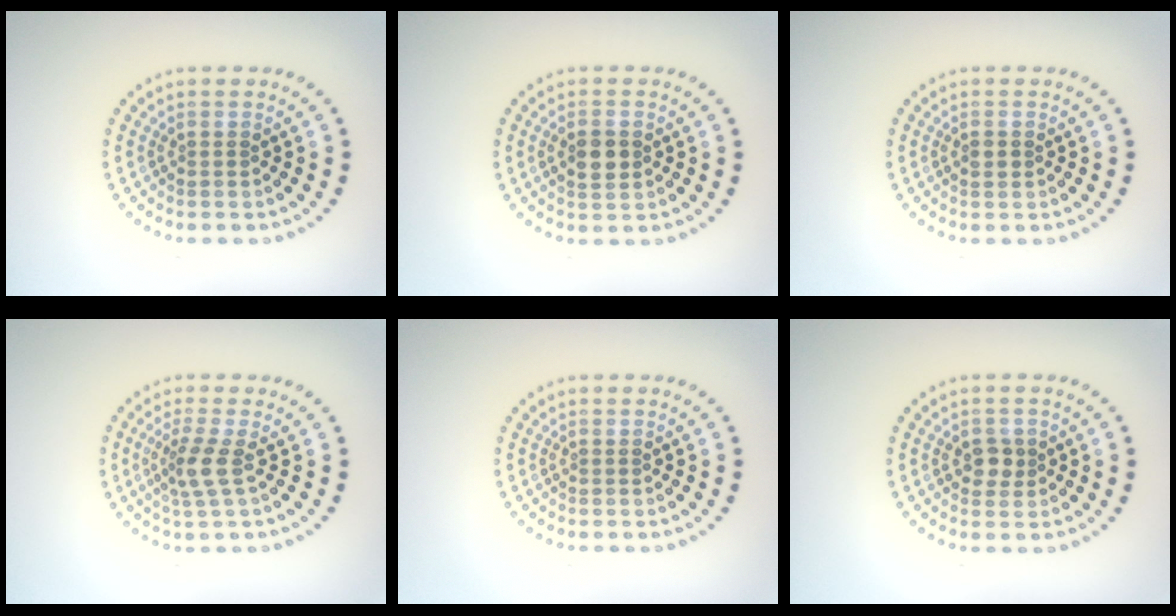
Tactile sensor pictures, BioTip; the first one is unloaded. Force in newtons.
{"total": 2.3, "press": 2.2, "slide": 0.3}
{"total": 1.2, "press": 1.2, "slide": 0.1}
{"total": 2.5, "press": 1.9, "slide": 1.6}
{"total": 0.0}
{"total": 1.8, "press": 1.7, "slide": 0.6}